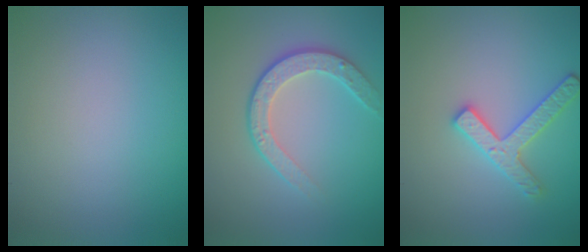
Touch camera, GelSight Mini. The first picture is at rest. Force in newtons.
{"total": 3.5, "press": 2.9, "slide": 1.9}
{"total": 2.9, "press": 2.8, "slide": 0.6}